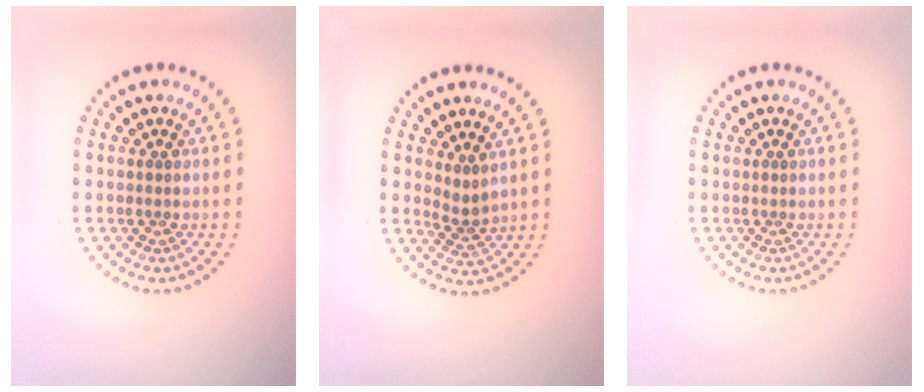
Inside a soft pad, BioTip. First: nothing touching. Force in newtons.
{"total": 1.9, "press": 1.3, "slide": 1.4}
{"total": 0.0}